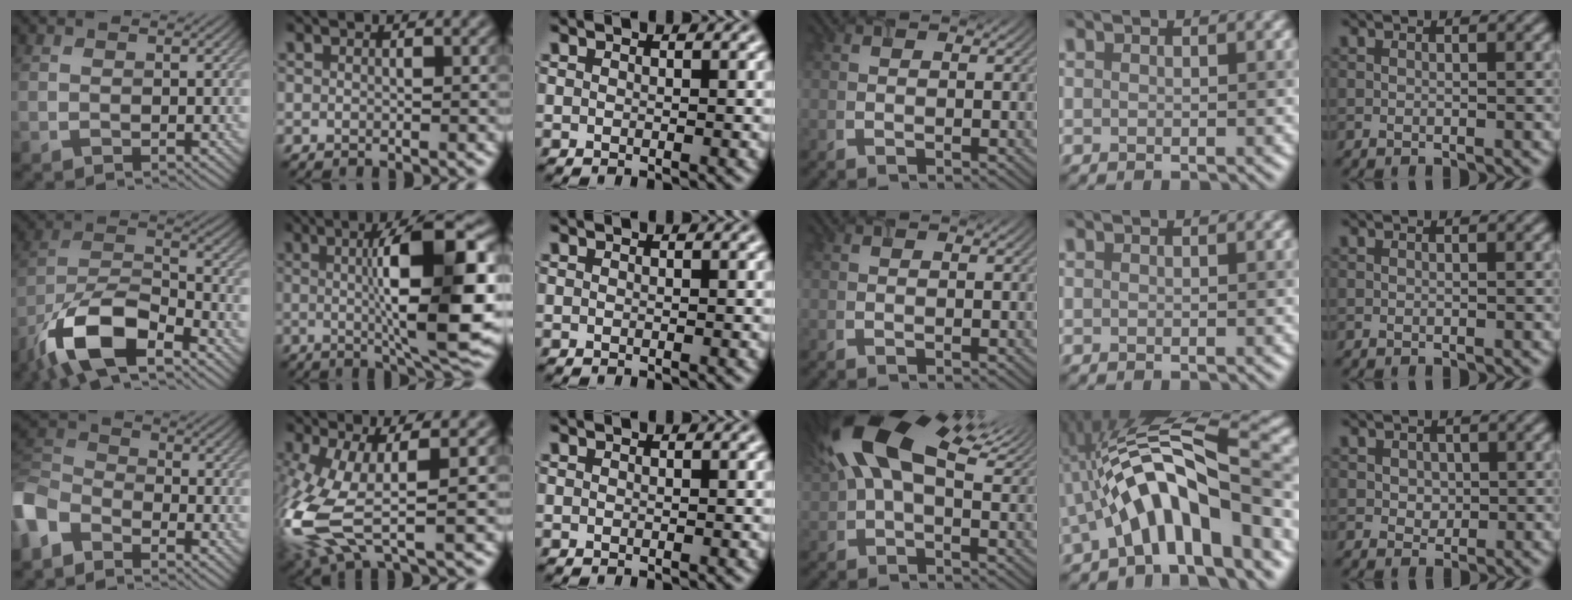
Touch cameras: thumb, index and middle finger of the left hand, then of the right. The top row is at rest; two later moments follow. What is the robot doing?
{"motion": "extract", "object": "airpods case & airpods"}